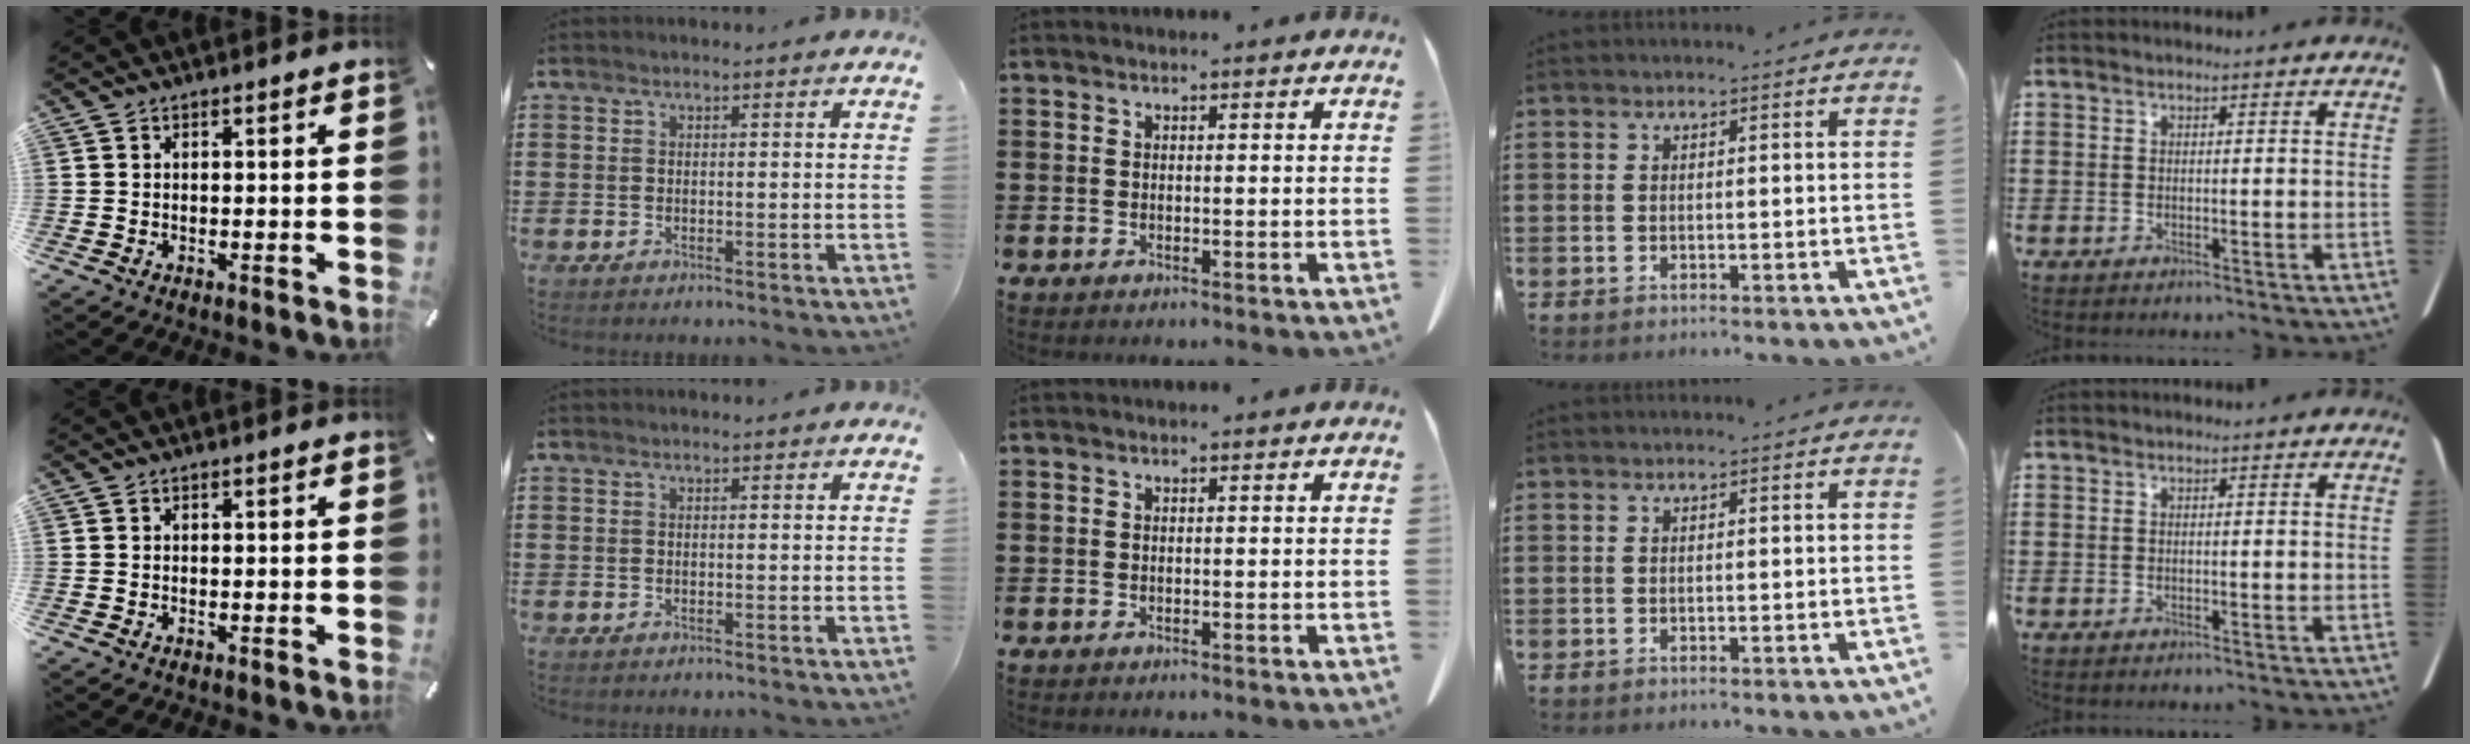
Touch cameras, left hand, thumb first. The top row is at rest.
{}